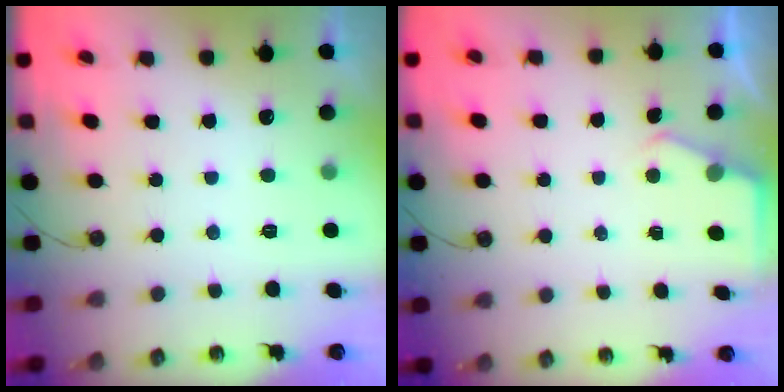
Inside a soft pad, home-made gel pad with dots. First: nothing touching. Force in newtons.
{"total": 2.3, "press": 2.3, "slide": 0.3}